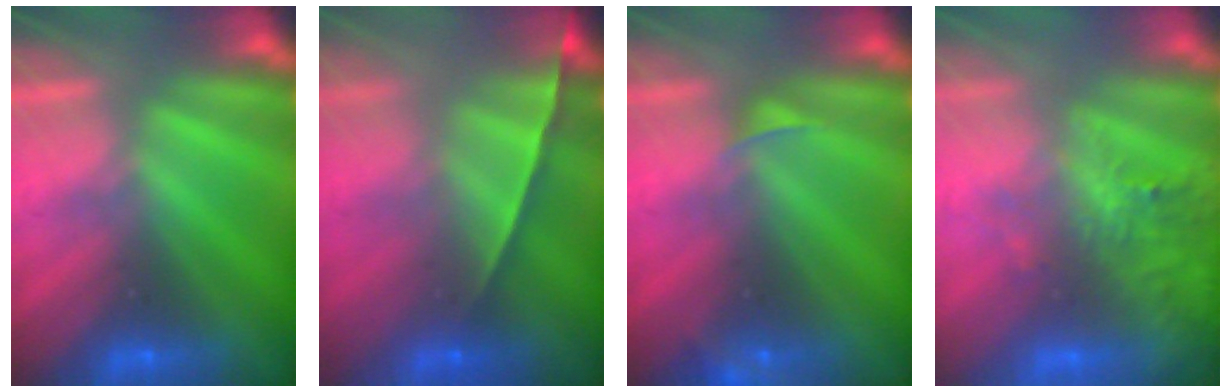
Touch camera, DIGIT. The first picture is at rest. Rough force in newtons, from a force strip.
{"total": 1.5}
{"total": 2.5}
{"total": 6.4}